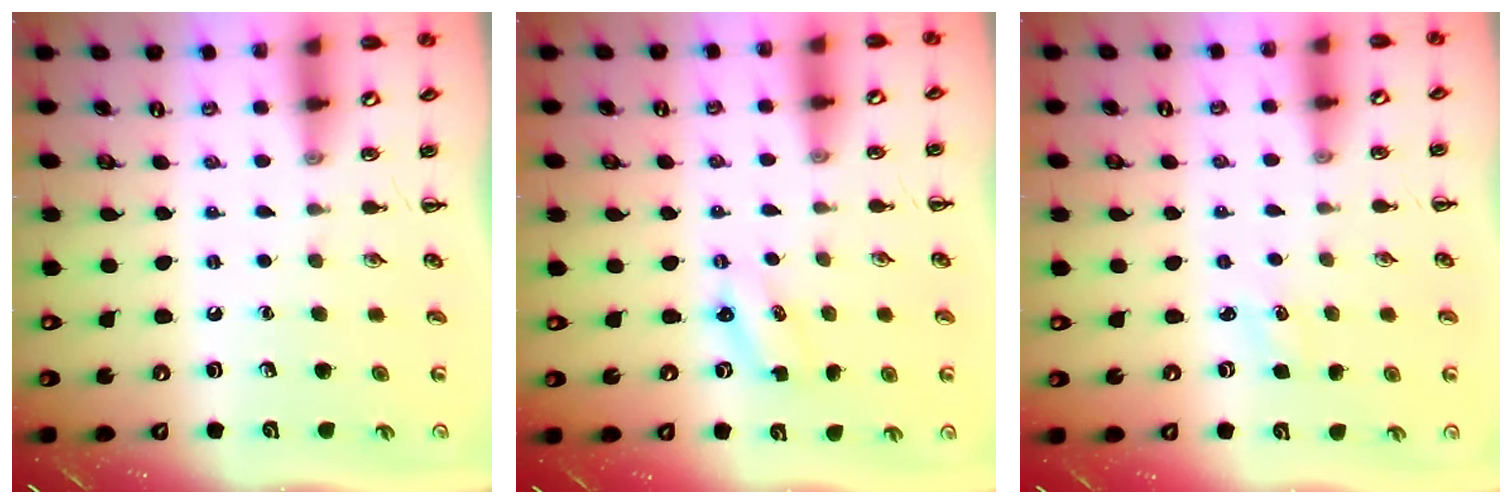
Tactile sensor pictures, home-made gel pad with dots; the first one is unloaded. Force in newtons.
{"total": 2.4, "press": 2.4, "slide": 0.6}
{"total": 1.5, "press": 1.4, "slide": 0.4}